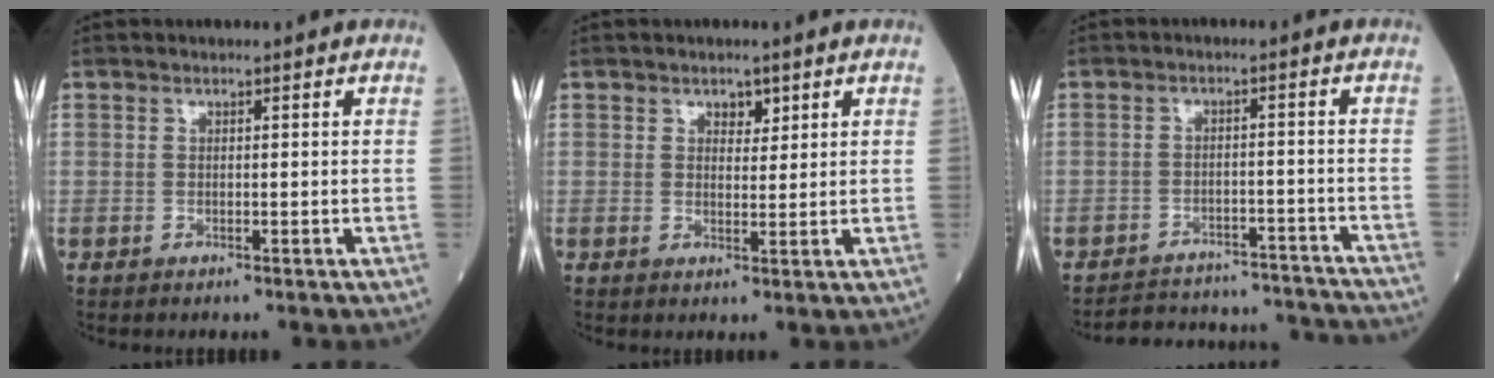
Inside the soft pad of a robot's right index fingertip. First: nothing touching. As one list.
[{"total": 2.1, "force": [1.3, 1.2, 1.1], "torque": [-0.011, -0.002, 0.021]}, {"total": 15.6, "force": [-15.1, 2.8, 2.5], "torque": [-0.039, 0.019, -0.189]}]